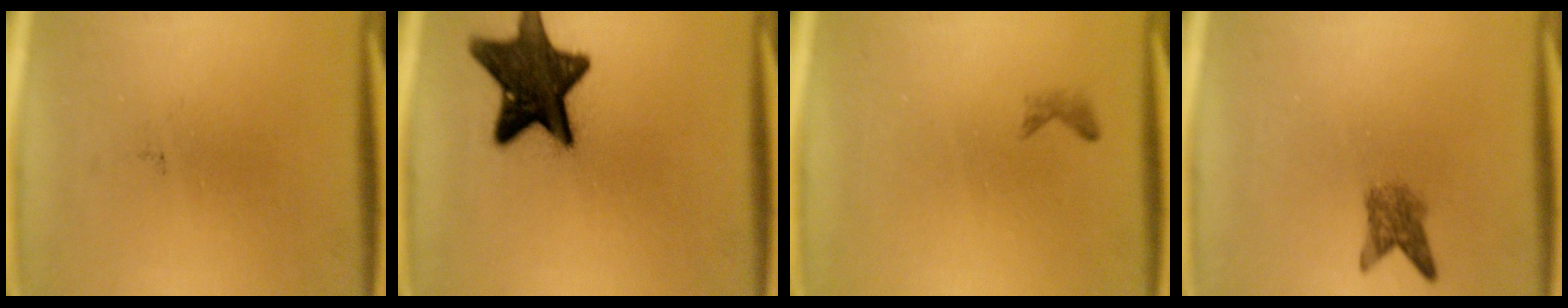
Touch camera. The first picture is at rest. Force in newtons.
{"total": 15.5}
{"total": 0.7}
{"total": 2.9}